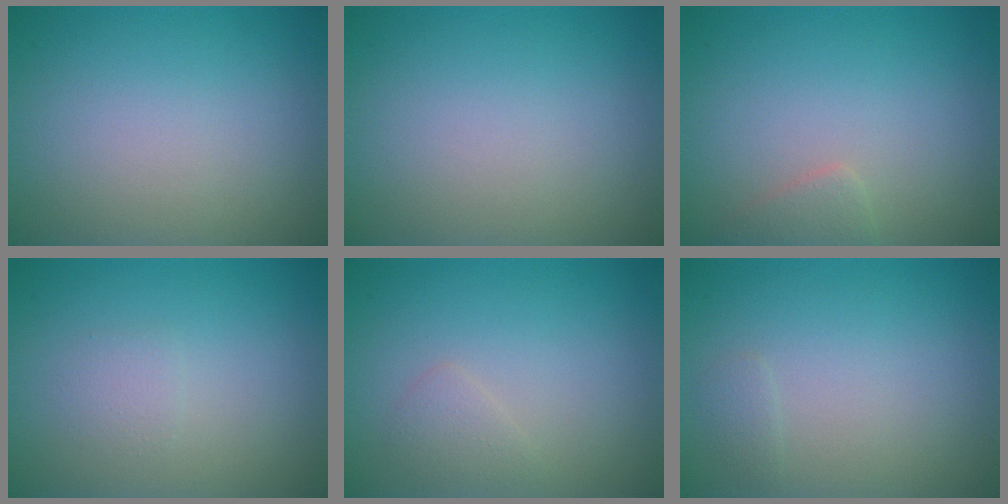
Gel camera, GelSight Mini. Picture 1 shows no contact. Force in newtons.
{"total": 0.0}
{"total": 1.3, "press": 1.3, "slide": 0.1}
{"total": 1.0, "press": 1.0, "slide": 0.1}
{"total": 1.1, "press": 1.1, "slide": 0.0}
{"total": 0.6, "press": 0.6, "slide": 0.0}